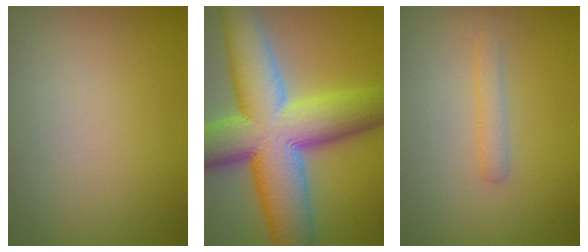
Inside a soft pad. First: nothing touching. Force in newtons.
{"total": 15.7, "press": 15.7, "slide": 0.4}
{"total": 1.7, "press": 1.7, "slide": 0.1}